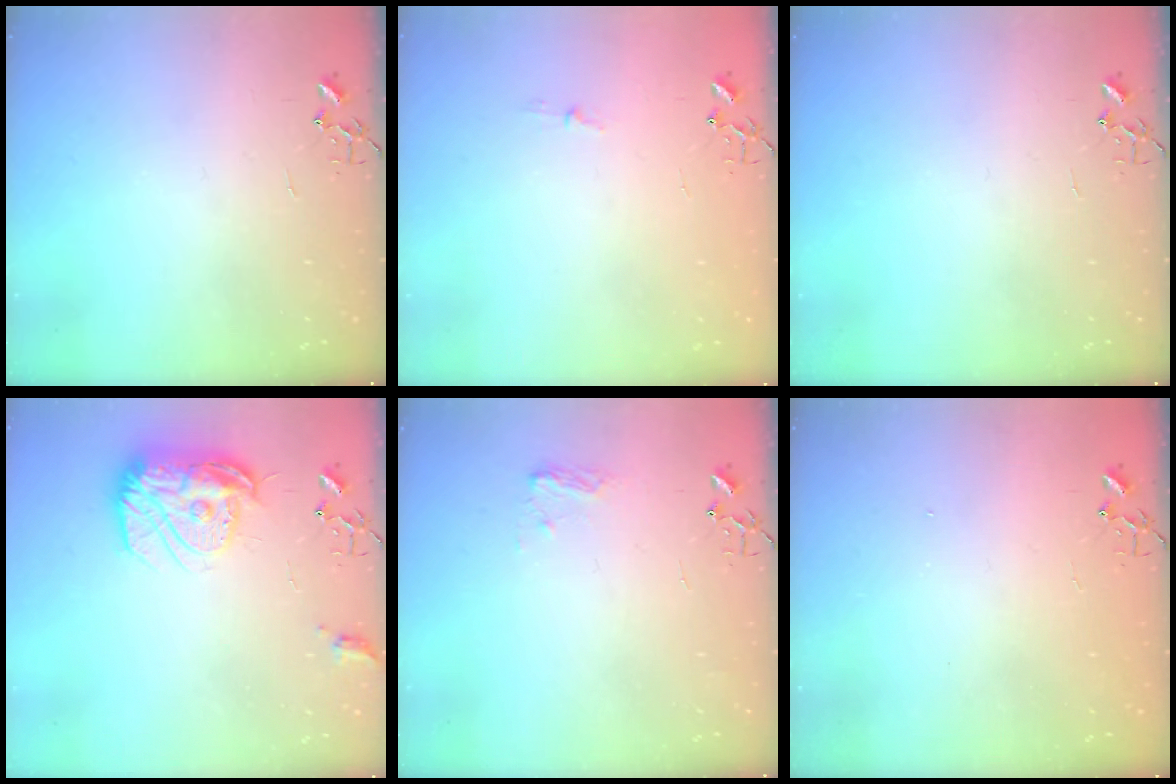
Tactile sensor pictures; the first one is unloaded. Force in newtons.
{"total": 2.9, "press": 2.9, "slide": 0.4}
{"total": 0.0}
{"total": 16.1, "press": 16.0, "slide": 1.4}
{"total": 6.9, "press": 6.9, "slide": 0.7}
{"total": 1.2, "press": 1.2, "slide": 0.1}